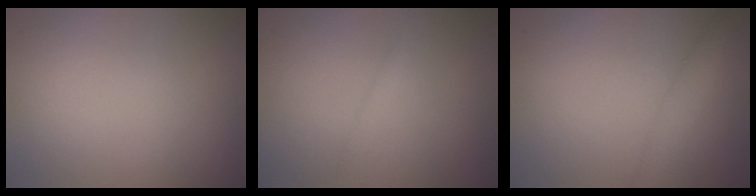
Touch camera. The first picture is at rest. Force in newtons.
{"total": 0.5, "press": 0.5, "slide": 0.1}
{"total": 2.2, "press": 2.2, "slide": 0.1}